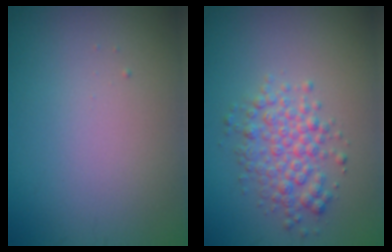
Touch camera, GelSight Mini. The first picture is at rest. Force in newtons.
{"total": 3.5, "press": 3.5, "slide": 0.1}